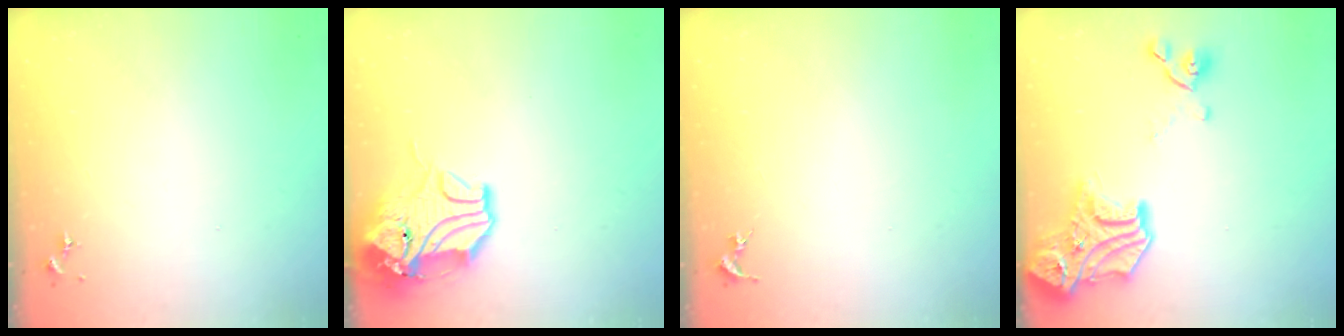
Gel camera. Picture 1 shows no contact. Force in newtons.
{"total": 13.3, "press": 13.2, "slide": 2.0}
{"total": 0.0}
{"total": 19.1, "press": 19.1, "slide": 0.7}